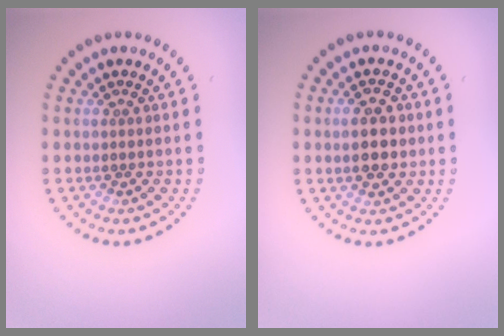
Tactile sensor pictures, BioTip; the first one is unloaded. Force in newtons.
{"total": 4.0, "press": 4.0, "slide": 0.1}